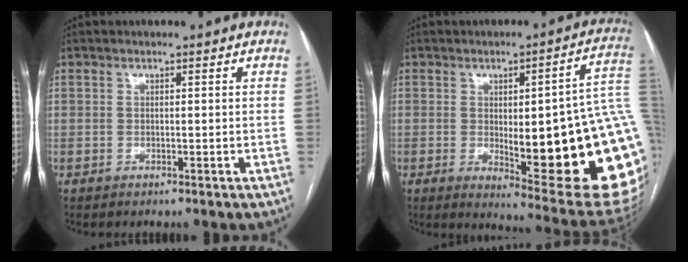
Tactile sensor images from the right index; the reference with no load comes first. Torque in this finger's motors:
{"motor_torque": [2.14, 0.00, 1.05, 0.21]}